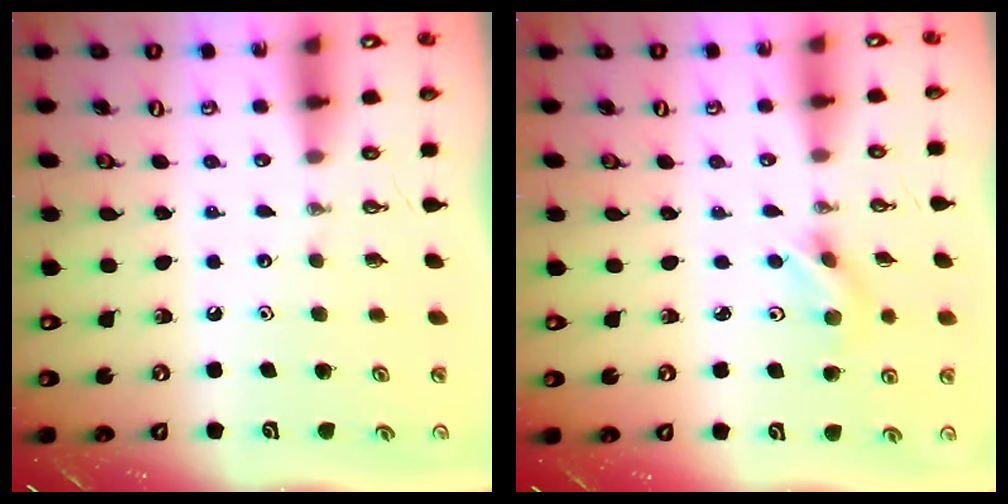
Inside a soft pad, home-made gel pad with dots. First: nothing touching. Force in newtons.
{"total": 3.5, "press": 2.6, "slide": 2.3}